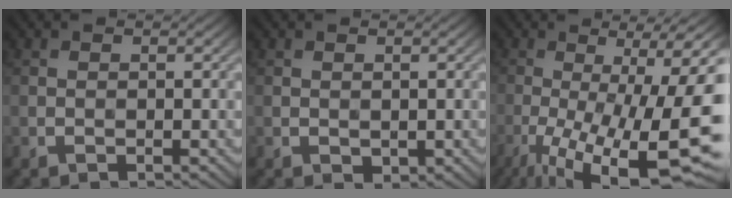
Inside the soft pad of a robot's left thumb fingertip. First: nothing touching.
{"total": 0.8, "force": [0.1, 0.6, 0.5], "torque": [-0.009, -0.004, 0.004]}
{"total": 19.5, "force": [-7.3, 5.1, 17.4], "torque": [-0.244, -0.006, -0.111]}